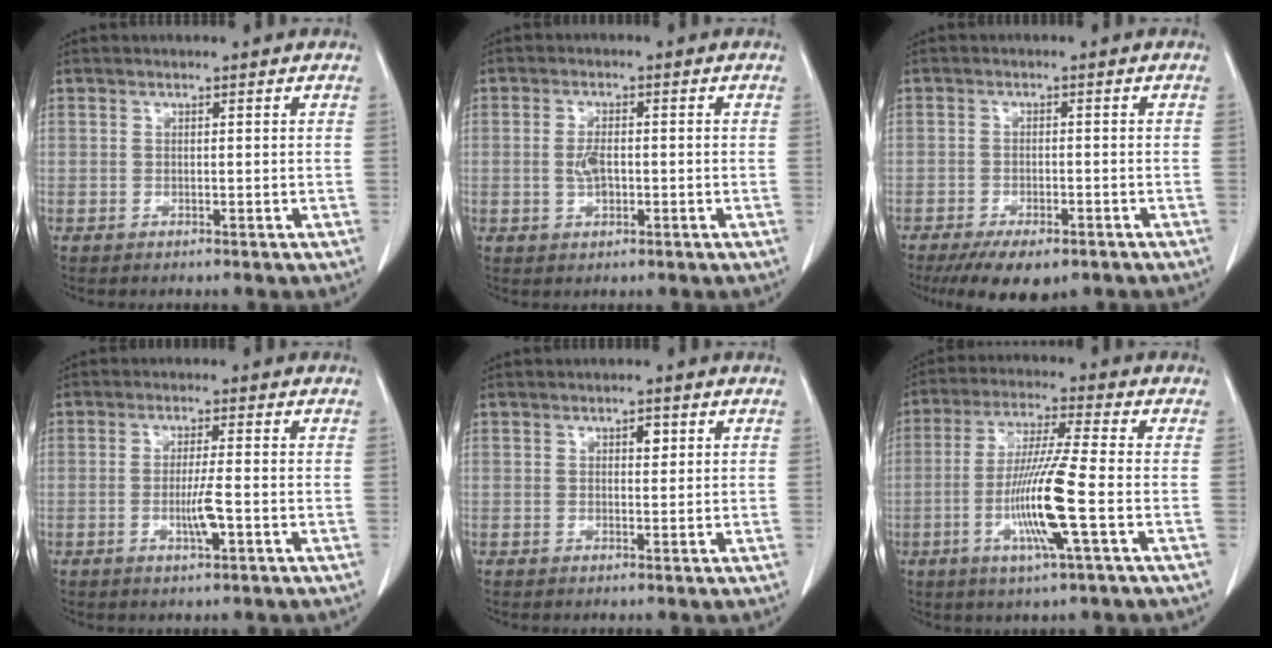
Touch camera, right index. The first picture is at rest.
{"total": 3.2, "force": [-0.4, 1.3, 2.8], "torque": [-0.058, 0.001, -0.007]}
{"total": 8.2, "force": [-5.8, 3.1, 4.8], "torque": [-0.069, -0.009, -0.085]}
{"total": 3.9, "force": [-1.1, -0.1, 3.7], "torque": [-0.070, -0.006, -0.020]}
{"total": 1.6, "force": [0.7, 0.8, 1.3], "torque": [-0.017, 0.000, 0.010]}
{"total": 11.6, "force": [-3.1, -0.9, 11.2], "torque": [-0.223, -0.016, -0.065]}